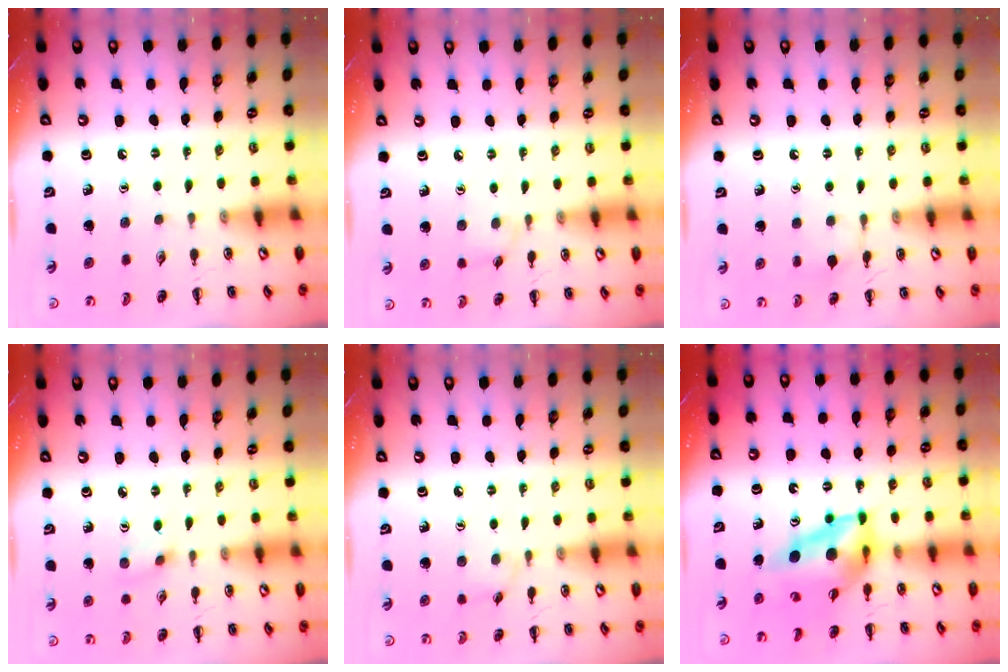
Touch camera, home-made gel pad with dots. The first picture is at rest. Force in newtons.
{"total": 3.4, "press": 3.3, "slide": 0.9}
{"total": 6.7, "press": 6.6, "slide": 1.4}
{"total": 1.7, "press": 1.6, "slide": 0.7}
{"total": 3.4, "press": 3.3, "slide": 0.9}
{"total": 11.7, "press": 11.0, "slide": 3.8}